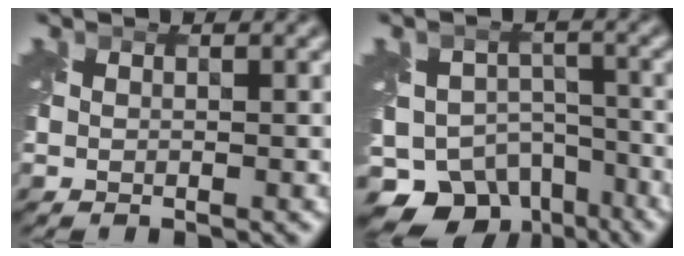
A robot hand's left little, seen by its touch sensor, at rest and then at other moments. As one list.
[{"total": 11.3, "force": [-8.0, 6.9, 4.0], "torque": [-0.061, -0.011, -0.114]}]